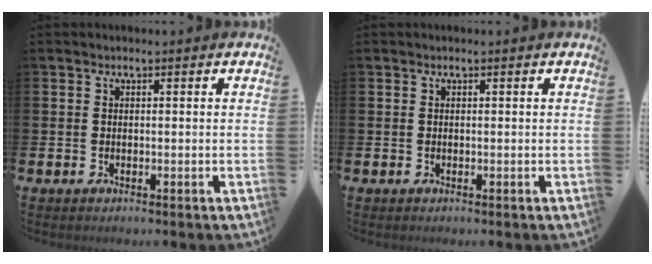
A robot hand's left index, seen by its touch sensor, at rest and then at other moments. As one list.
[{"total": 0.0}]